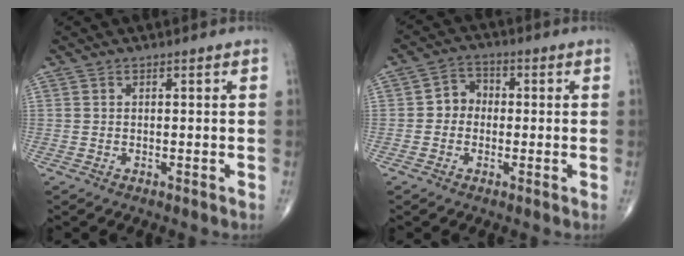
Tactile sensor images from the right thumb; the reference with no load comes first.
{"total": 4.6, "force": [-0.3, 4.0, 2.2], "torque": [-0.014, 0.017, -0.017]}